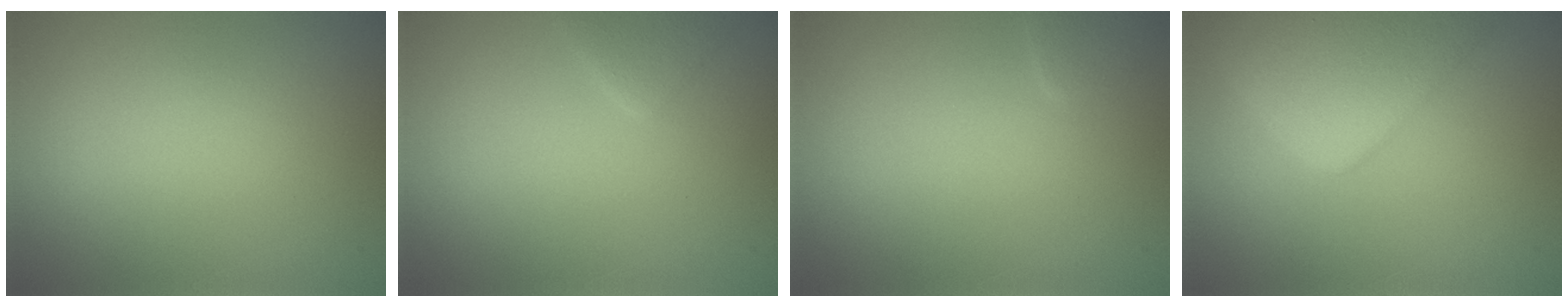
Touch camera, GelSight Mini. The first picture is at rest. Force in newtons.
{"total": 1.3, "press": 1.3, "slide": 0.0}
{"total": 0.7, "press": 0.7, "slide": 0.0}
{"total": 6.6, "press": 6.6, "slide": 0.4}